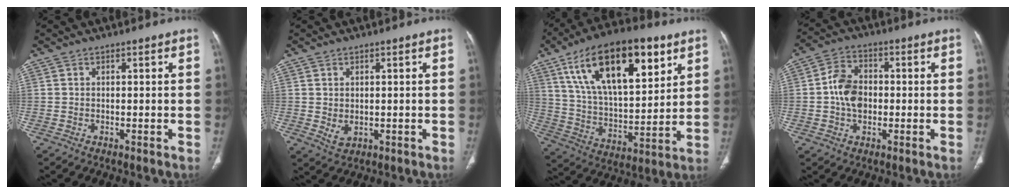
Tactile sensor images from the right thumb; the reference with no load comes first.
{"total": 2.7, "force": [0.0, 1.9, 2.0], "torque": [-0.032, -0.006, 0.011]}
{"total": 25.2, "force": [12.1, 11.1, 19.1], "torque": [-0.294, -0.026, 0.211]}
{"total": 7.9, "force": [-0.5, 5.7, 5.4], "torque": [-0.086, 0.015, -0.014]}